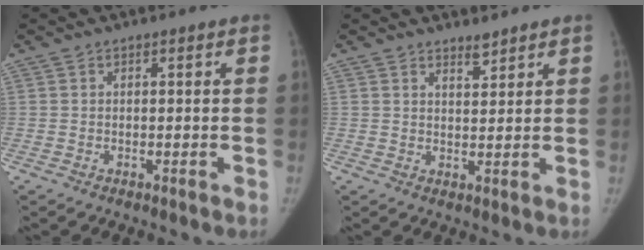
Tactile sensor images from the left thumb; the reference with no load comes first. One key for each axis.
{"total": 2.3, "fx": 2.2, "fy": 0.5, "fz": 0.6, "tx": 0.000, "ty": -0.024, "tz": 0.036}